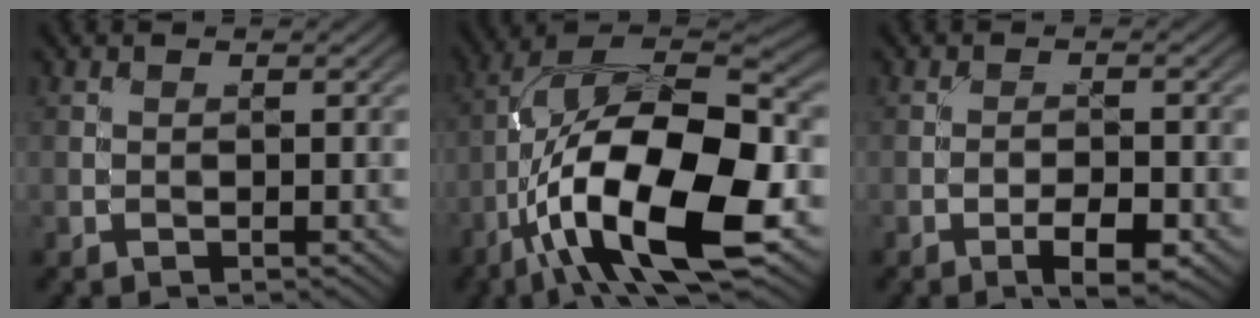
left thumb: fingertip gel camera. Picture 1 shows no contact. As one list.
[{"total": 17.8, "force": [-6.5, 6.7, 15.2], "torque": [-0.280, -0.001, -0.117]}, {"total": 4.1, "force": [-2.2, 1.2, 3.2], "torque": [-0.053, 0.004, -0.034]}]